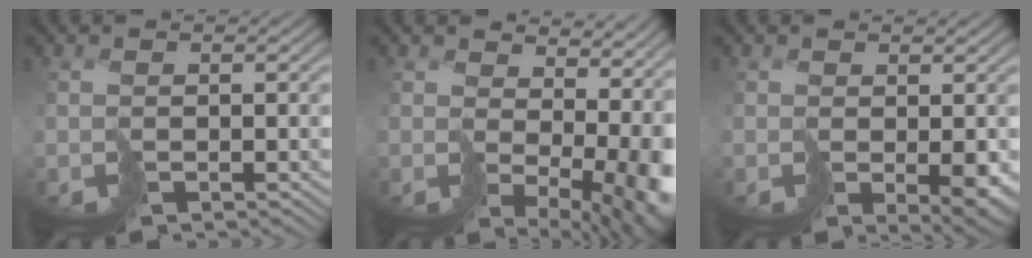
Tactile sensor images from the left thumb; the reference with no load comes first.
{"total": 12.8, "force": [1.9, 6.9, 10.6], "torque": [-0.135, -0.024, 0.071]}
{"total": 3.3, "force": [0.0, 1.0, 3.2], "torque": [-0.050, -0.011, 0.003]}